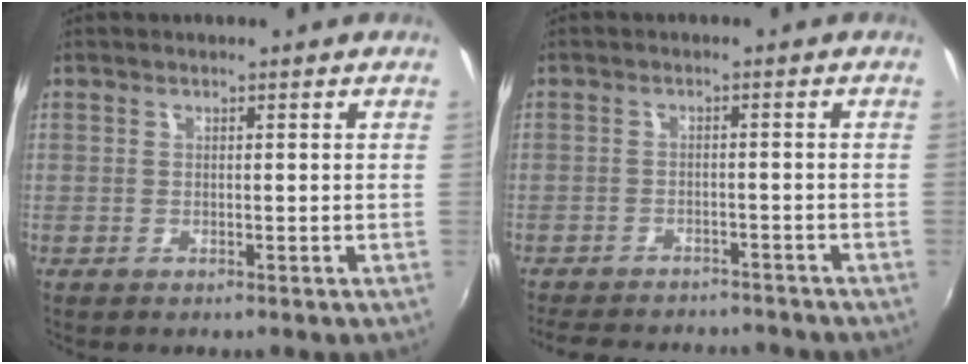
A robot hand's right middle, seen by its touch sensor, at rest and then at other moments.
{"total": 12.5, "force": [-11.0, 3.8, 4.5], "torque": [-0.106, -0.011, -0.156]}